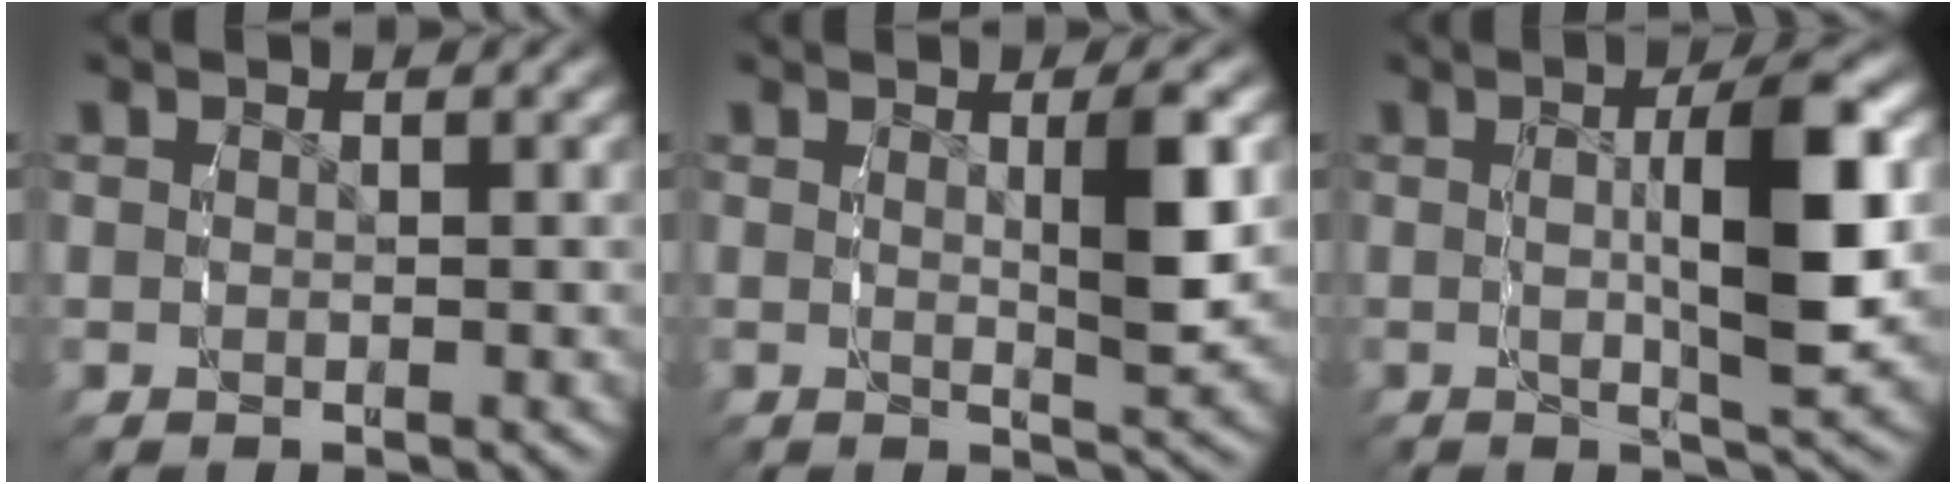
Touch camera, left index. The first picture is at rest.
{"total": 3.5, "force": [0.7, 0.0, 3.5], "torque": [-0.047, -0.003, 0.010]}
{"total": 7.2, "force": [0.5, 1.4, 7.1], "torque": [-0.094, 0.010, 0.002]}